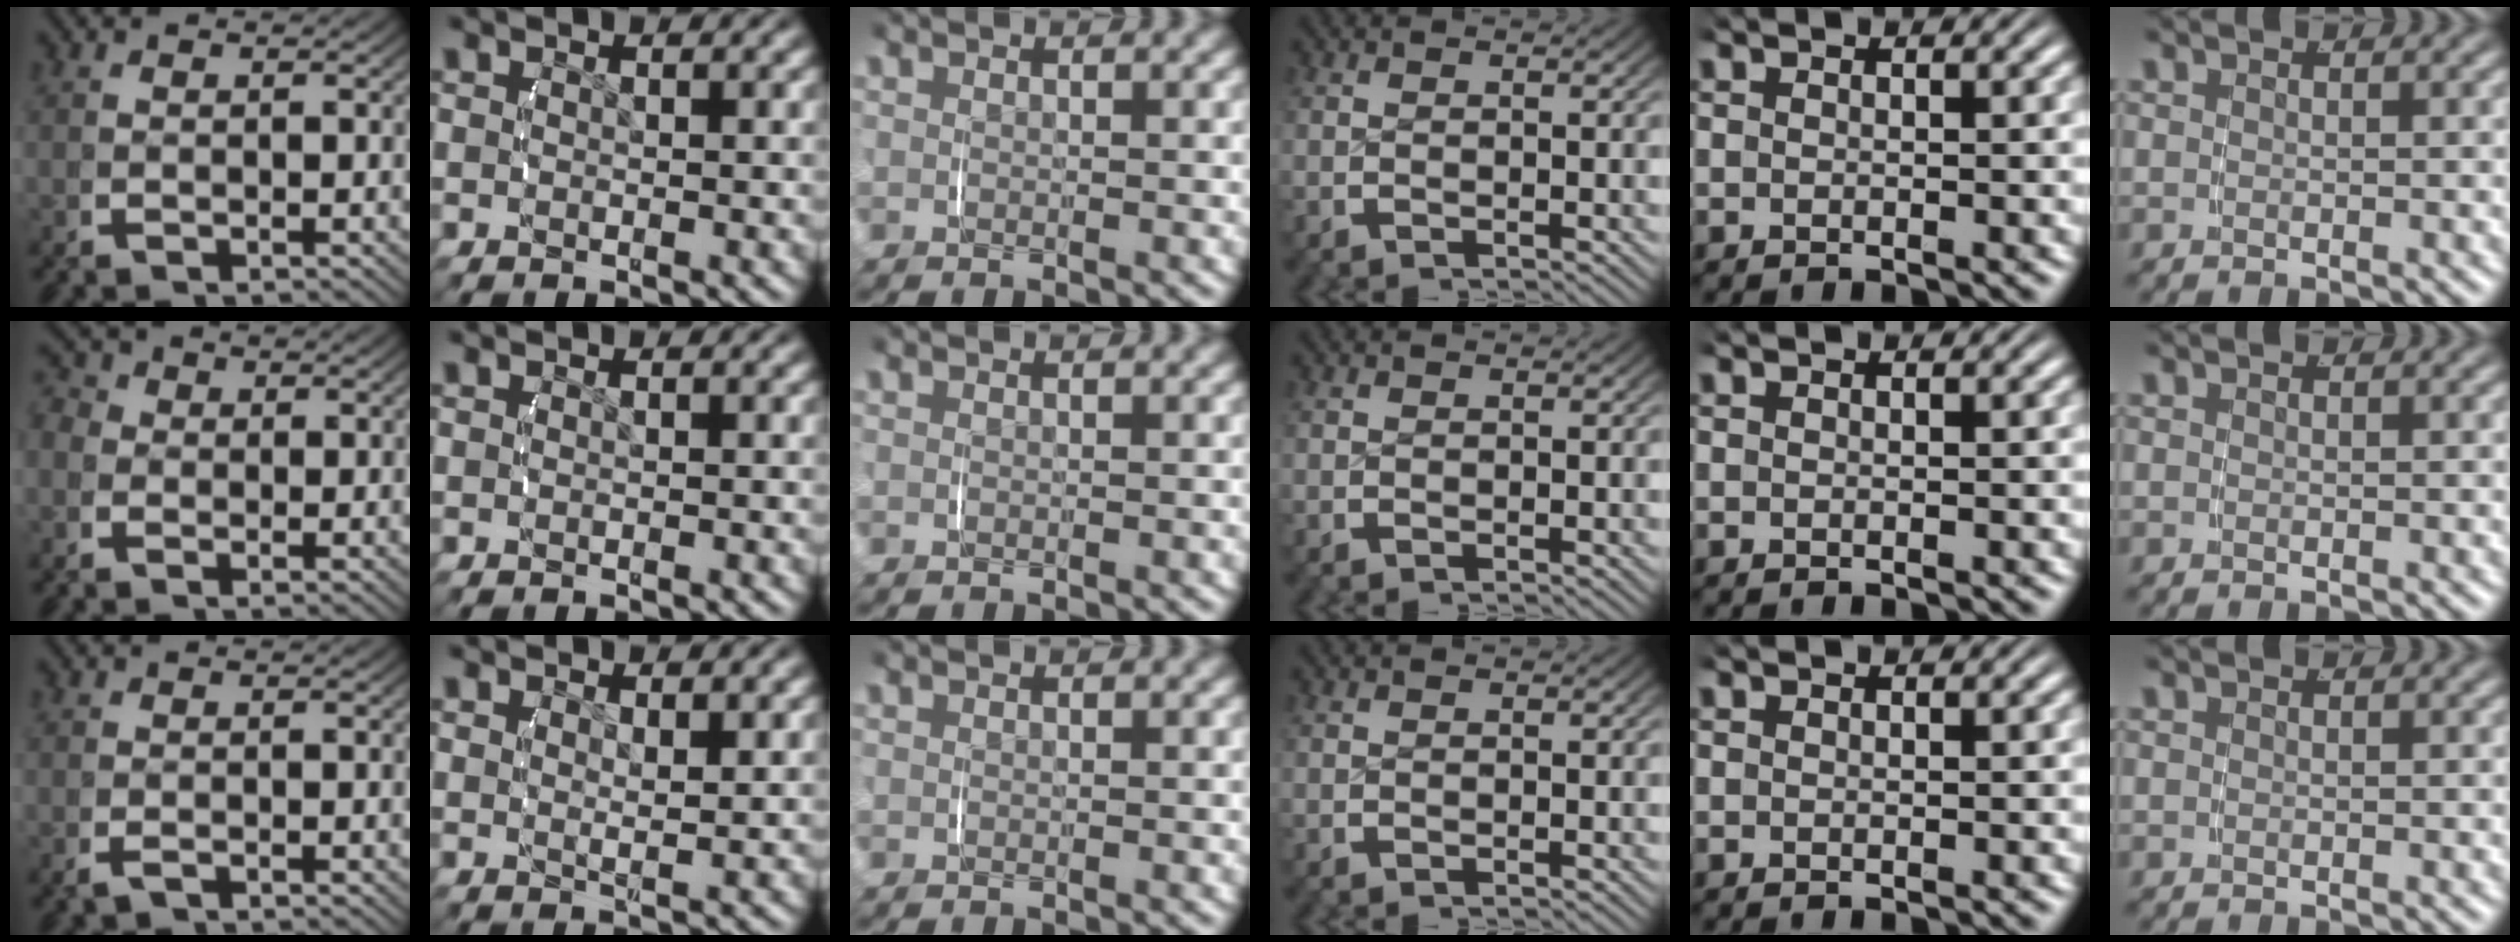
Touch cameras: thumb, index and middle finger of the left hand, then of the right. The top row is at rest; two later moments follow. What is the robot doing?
{"motion": "lift_and_place", "object": "toothpaste"}